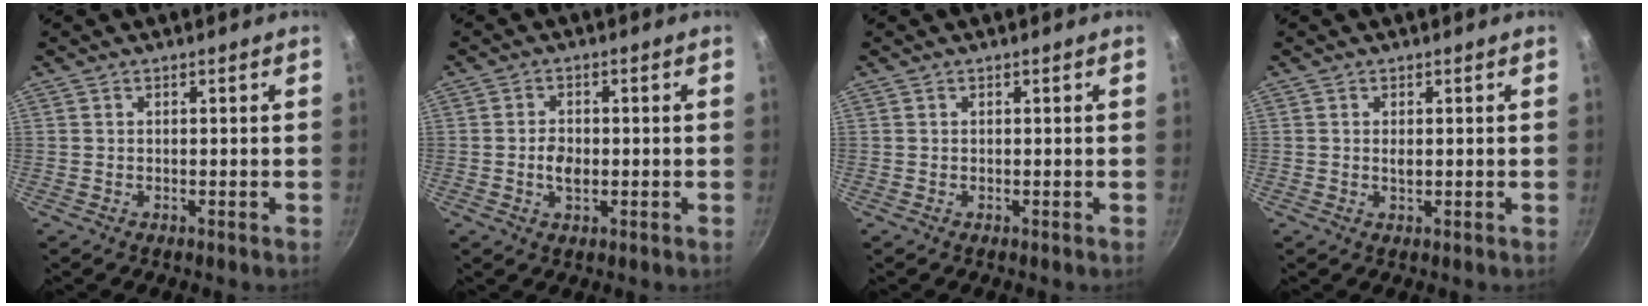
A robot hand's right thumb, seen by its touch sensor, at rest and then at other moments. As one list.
[{"total": 3.4, "force": [-0.5, 2.2, 2.6], "torque": [-0.041, 0.007, -0.012]}, {"total": 0.0}, {"total": 1.0, "force": [0.2, 0.5, 0.8], "torque": [-0.013, 0.000, 0.002]}]